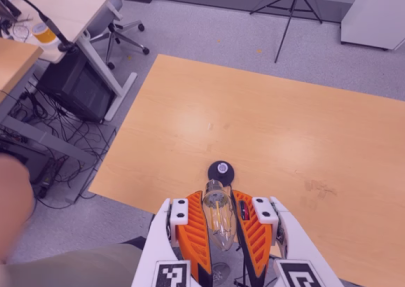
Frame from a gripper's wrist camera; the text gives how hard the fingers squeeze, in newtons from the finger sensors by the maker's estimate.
{"total": 19.7, "left": 21.1, "right": 18.3}